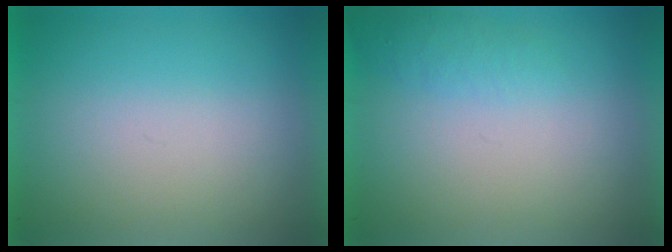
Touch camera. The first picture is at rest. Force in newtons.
{"total": 1.3}